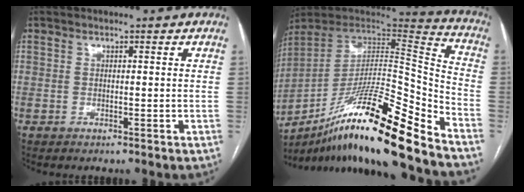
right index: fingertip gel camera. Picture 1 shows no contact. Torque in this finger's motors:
{"motor_torque": [1.19, -0.95, 0.76, 0.21]}